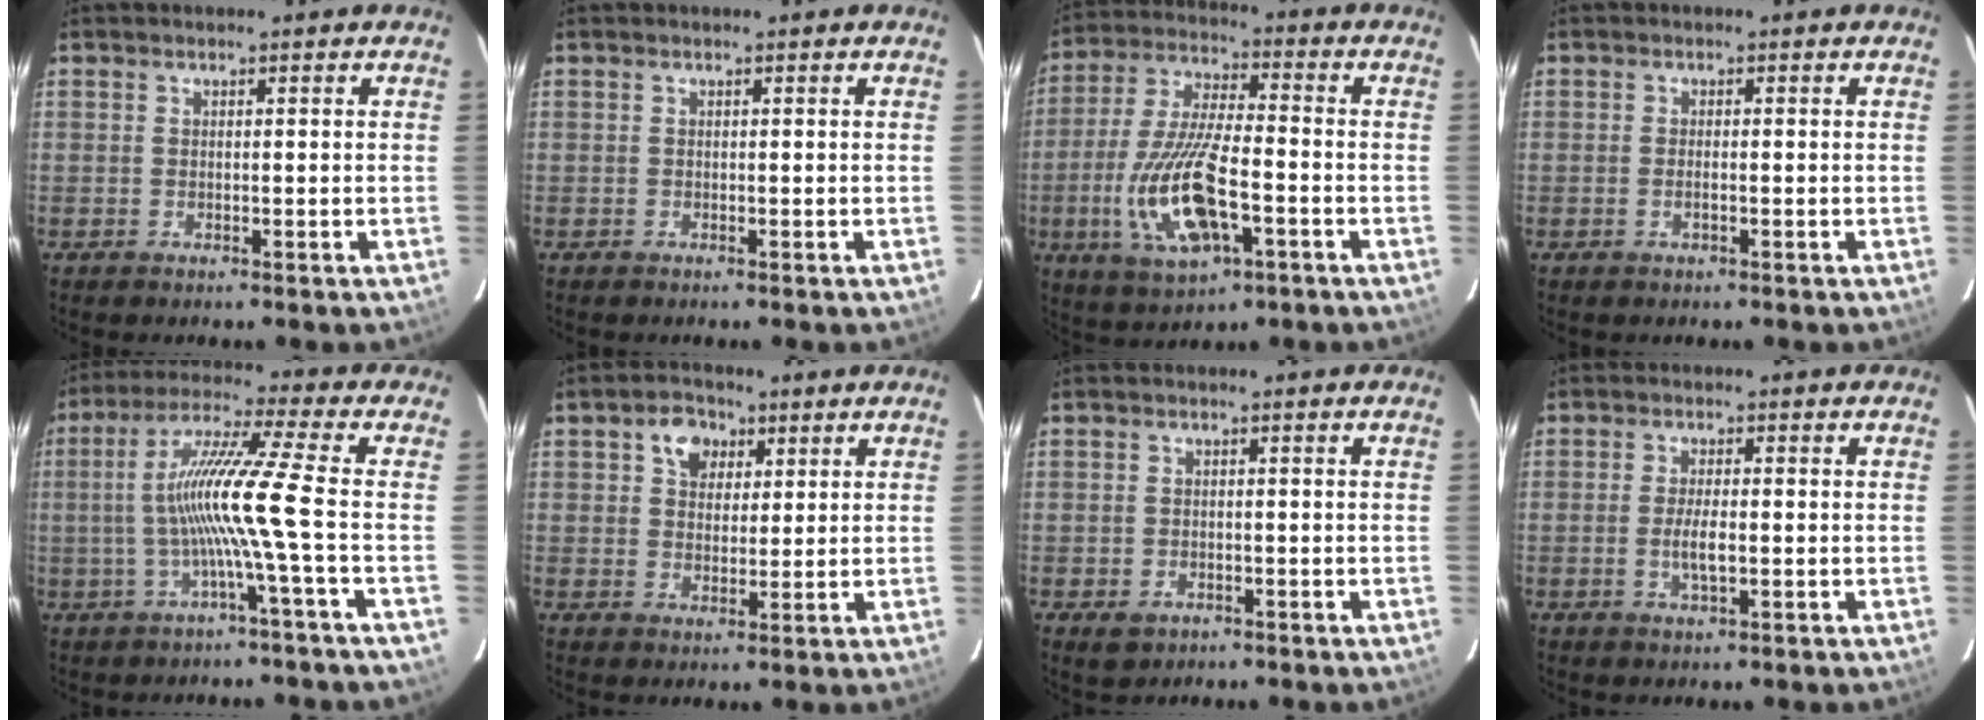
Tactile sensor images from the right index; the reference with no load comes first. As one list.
[{"total": 0.0}, {"total": 16.4, "force": [-5.2, 5.9, 14.4], "torque": [-0.308, -0.012, -0.091]}, {"total": 1.2, "force": [-0.5, 0.4, 1.1], "torque": [-0.023, 0.001, -0.009]}, {"total": 11.1, "force": [-2.0, -2.6, 10.6], "torque": [-0.196, 0.002, -0.035]}, {"total": 5.6, "force": [2.5, 4.4, 2.5], "torque": [-0.034, 0.014, 0.044]}, {"total": 2.7, "force": [-1.4, 2.1, 1.0], "torque": [-0.021, -0.002, -0.016]}, {"total": 3.7, "force": [-0.7, 1.0, 3.5], "torque": [-0.070, -0.003, -0.013]}]